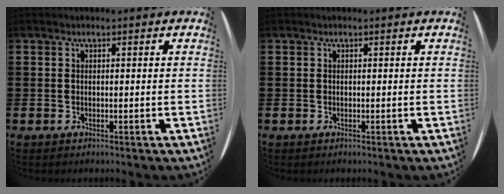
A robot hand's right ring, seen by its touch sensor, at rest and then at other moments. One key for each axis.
{"total": 0.0}